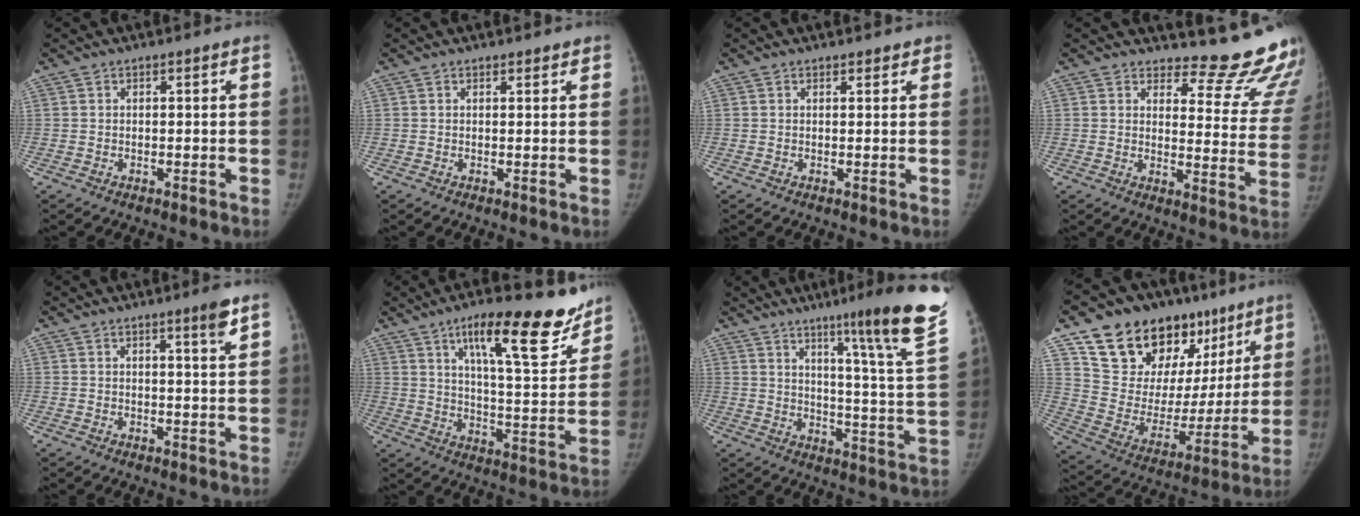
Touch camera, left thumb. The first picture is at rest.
{"total": 1.1, "force": [0.9, 0.5, 0.2], "torque": [0.002, -0.005, 0.010]}
{"total": 1.5, "force": [1.2, 0.9, 0.2], "torque": [0.015, -0.004, 0.009]}
{"total": 16.2, "force": [15.1, 3.8, 4.4], "torque": [-0.004, -0.173, 0.159]}
{"total": 3.5, "force": [2.2, -0.1, 2.6], "torque": [-0.038, -0.018, 0.034]}
{"total": 20.3, "force": [13.5, 5.4, 14.2], "torque": [-0.161, -0.069, 0.206]}
{"total": 22.5, "force": [14.8, 0.5, 17.0], "torque": [-0.217, -0.098, 0.200]}
{"total": 27.6, "force": [16.2, 16.2, 15.4], "torque": [-0.193, -0.018, 0.275]}